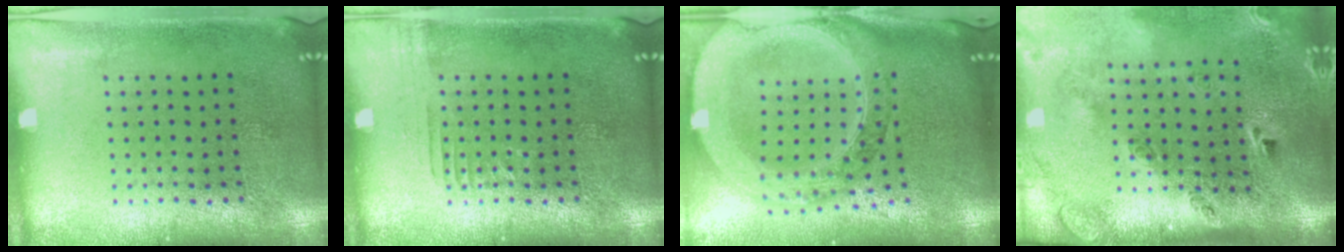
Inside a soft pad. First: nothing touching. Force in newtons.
{"total": 0.9, "press": 0.9, "slide": 0.2}
{"total": 3.6, "press": 2.9, "slide": 2.1}
{"total": 3.0, "press": 2.0, "slide": 2.2}